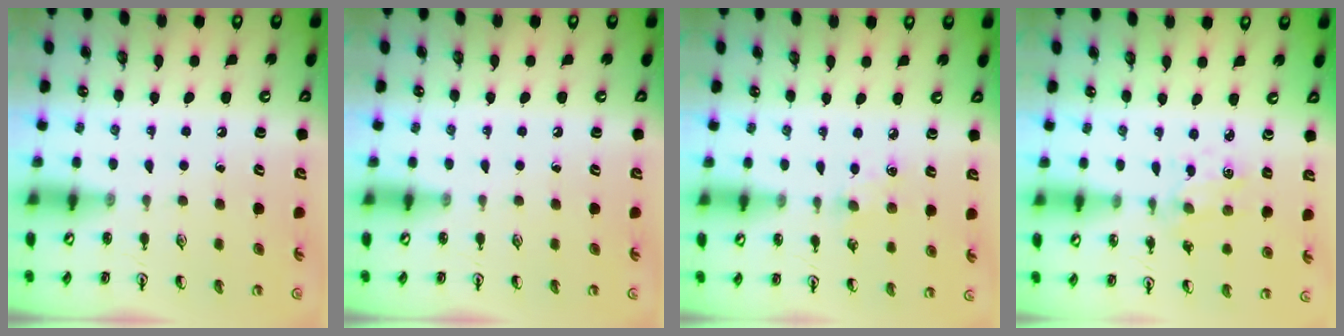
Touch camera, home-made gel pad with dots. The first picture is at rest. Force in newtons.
{"total": 0.0}
{"total": 5.2, "press": 5.1, "slide": 0.6}
{"total": 1.6, "press": 1.6, "slide": 0.3}